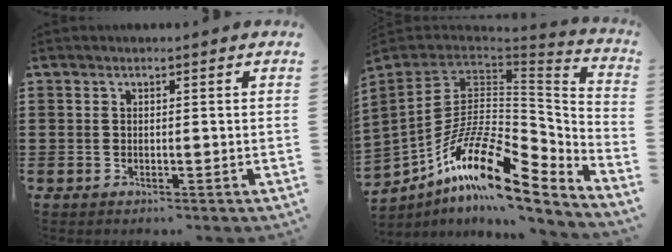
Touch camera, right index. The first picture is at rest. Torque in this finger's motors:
{"motor_torque": [1.08, 1.05, 0.08, -0.04]}